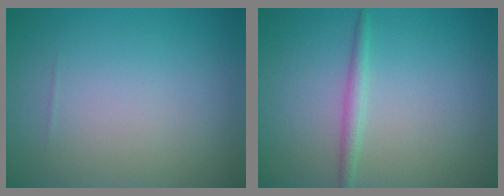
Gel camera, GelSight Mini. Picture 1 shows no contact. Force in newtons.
{"total": 1.4, "press": 1.4, "slide": 0.1}